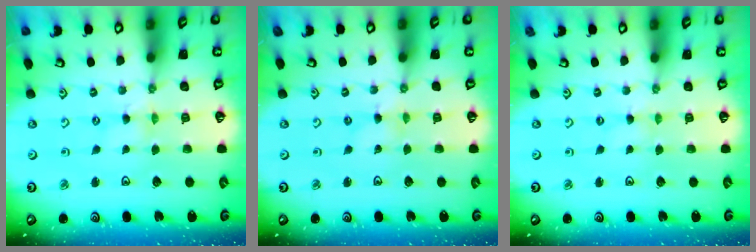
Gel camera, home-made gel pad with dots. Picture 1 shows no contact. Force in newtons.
{"total": 0.0}
{"total": 0.0}